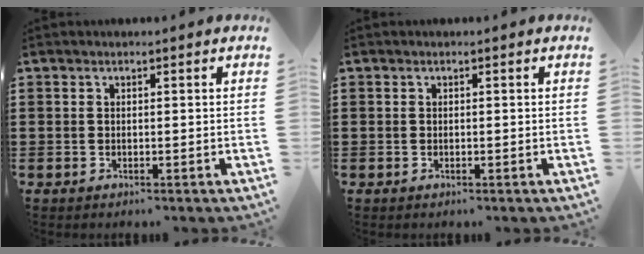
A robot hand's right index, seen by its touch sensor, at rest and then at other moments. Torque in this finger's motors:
{"motor_torque": [-0.09, 1.00, -0.02, -0.01]}